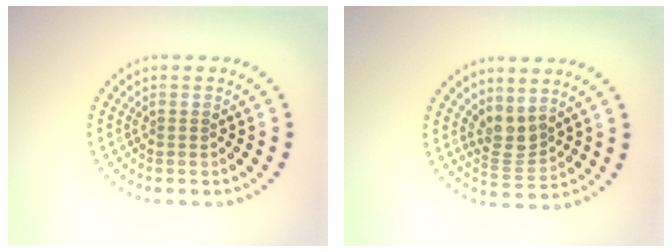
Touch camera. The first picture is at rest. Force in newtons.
{"total": 2.8, "press": 2.2, "slide": 1.6}